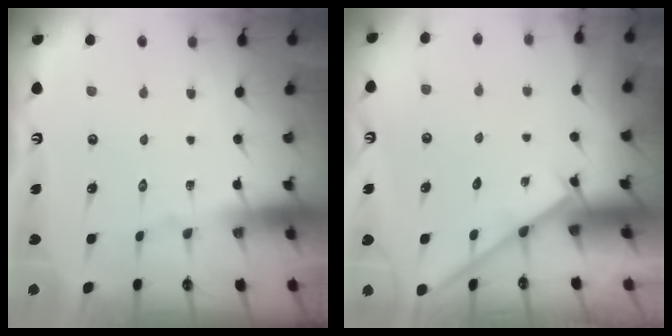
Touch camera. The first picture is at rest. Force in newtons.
{"total": 2.0, "press": 1.9, "slide": 0.3}